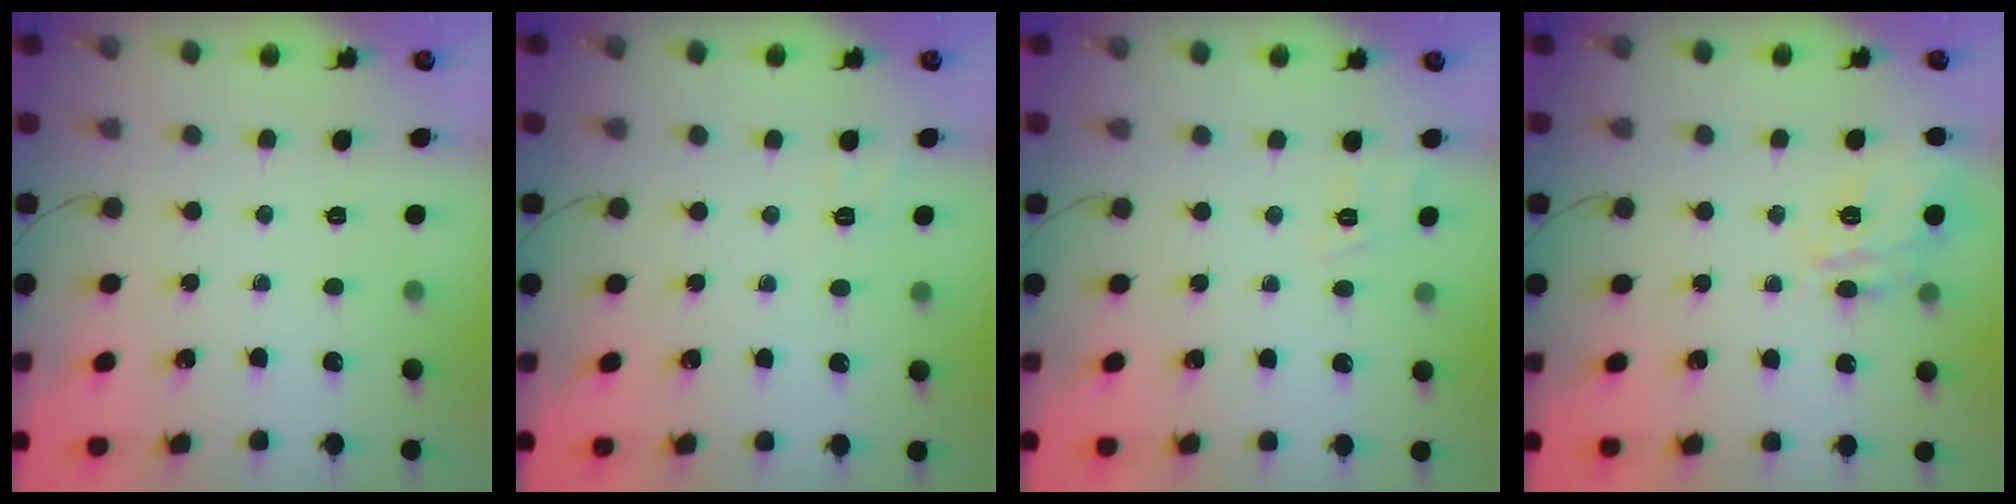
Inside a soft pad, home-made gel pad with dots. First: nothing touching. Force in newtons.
{"total": 2.4, "press": 1.7, "slide": 1.7}
{"total": 3.4, "press": 3.0, "slide": 1.7}
{"total": 15.2, "press": 15.2, "slide": 0.6}